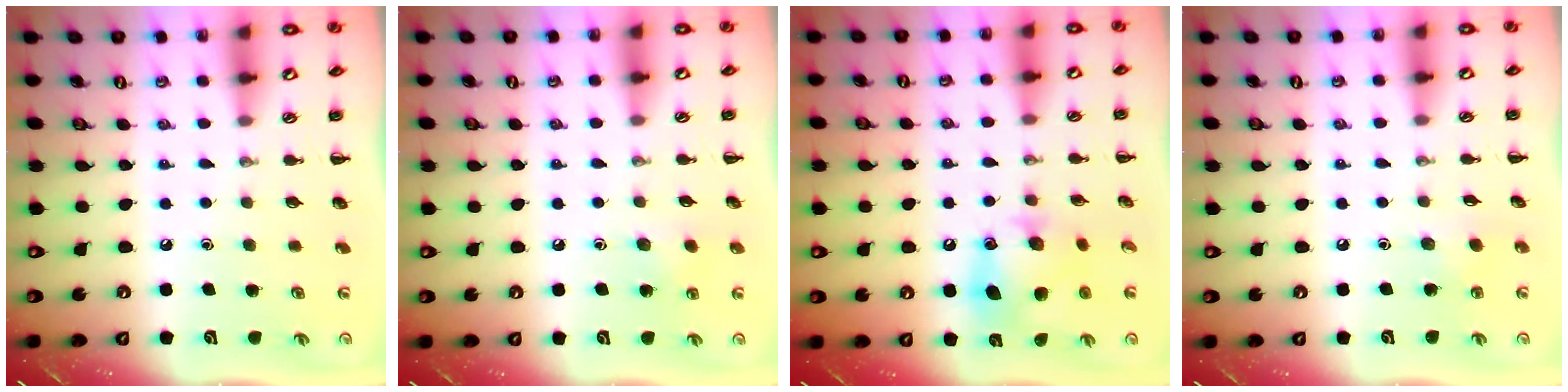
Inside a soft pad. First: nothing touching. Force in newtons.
{"total": 4.9, "press": 4.7, "slide": 1.3}
{"total": 12.1, "press": 12.0, "slide": 1.6}
{"total": 5.7, "press": 5.5, "slide": 1.5}